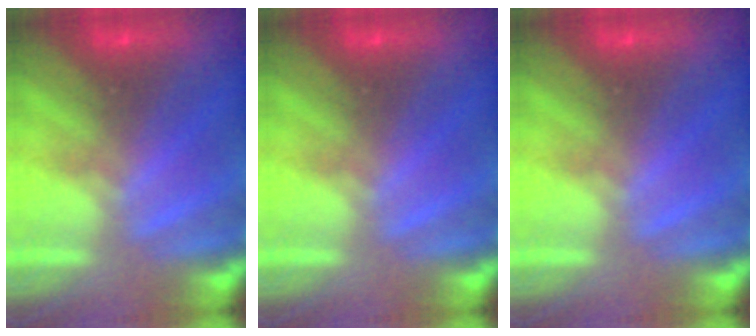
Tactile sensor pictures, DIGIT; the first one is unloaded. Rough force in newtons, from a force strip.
{"total": 0.0}
{"total": 0.0}